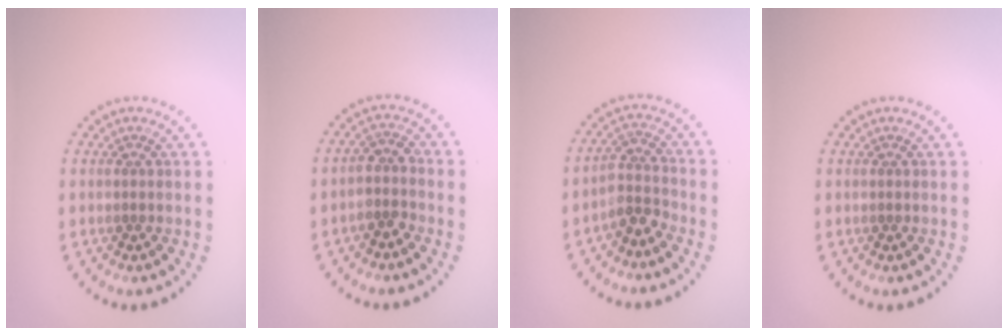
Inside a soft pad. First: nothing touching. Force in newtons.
{"total": 2.1, "press": 1.7, "slide": 1.3}
{"total": 2.5, "press": 1.9, "slide": 1.6}
{"total": 0.0}